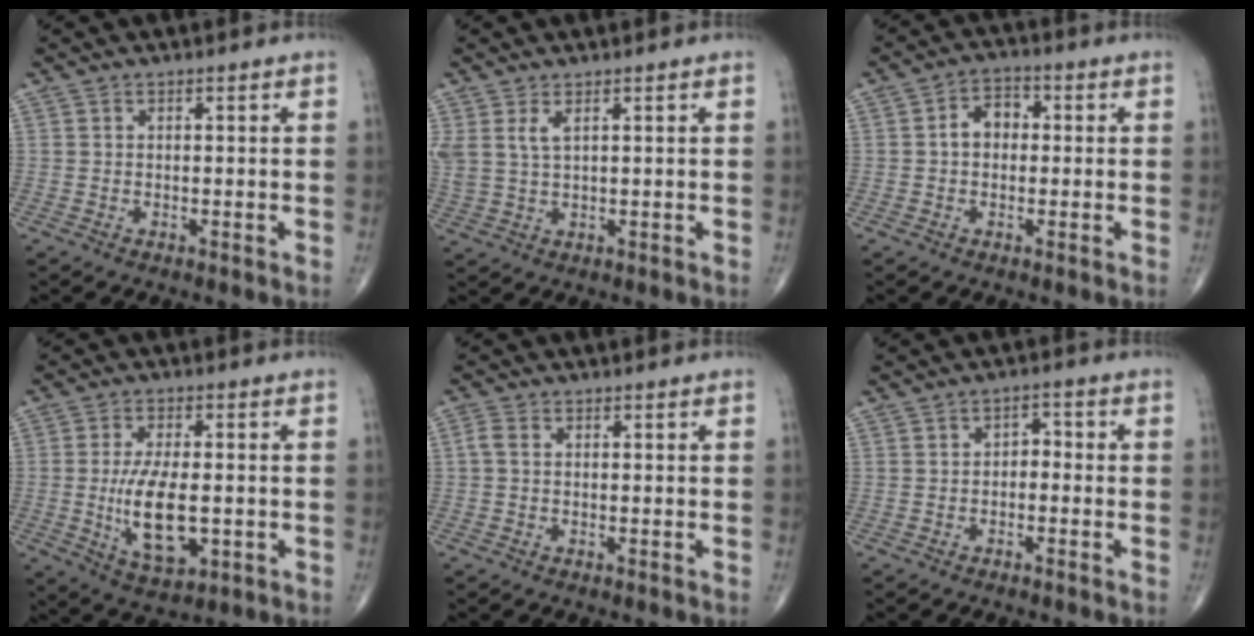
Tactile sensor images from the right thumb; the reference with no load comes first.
{"total": 4.3, "force": [1.9, 1.7, 3.4], "torque": [-0.086, -0.001, 0.048]}
{"total": 5.2, "force": [0.1, 3.8, 3.4], "torque": [-0.043, 0.020, -0.008]}
{"total": 11.6, "force": [-1.6, 5.3, 10.2], "torque": [-0.179, -0.010, -0.019]}
{"total": 1.7, "force": [0.0, 1.0, 1.3], "torque": [-0.030, 0.003, -0.004]}
{"total": 2.5, "force": [-0.8, 1.7, 1.7], "torque": [-0.008, 0.020, -0.022]}